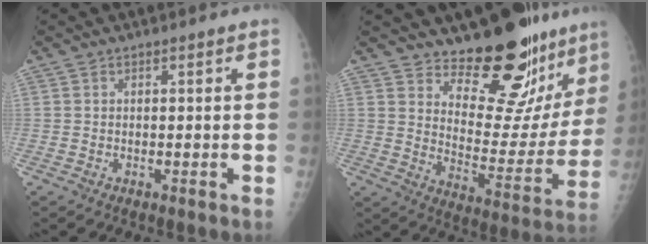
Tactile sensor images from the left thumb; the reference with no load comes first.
{"total": 20.2, "force": [17.0, 6.6, 8.6], "torque": [-0.066, -0.145, 0.234]}